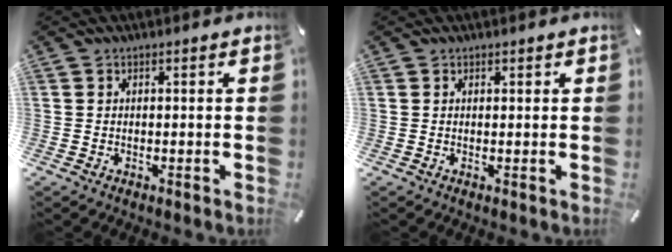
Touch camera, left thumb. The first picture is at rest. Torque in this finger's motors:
{"motor_torque": [-0.04, -0.21, 0.00, 0.09, -0.01]}